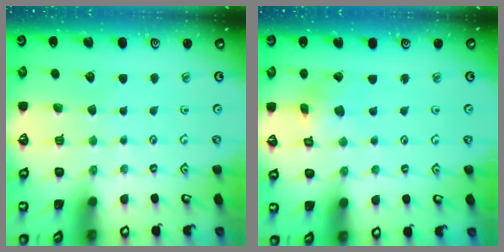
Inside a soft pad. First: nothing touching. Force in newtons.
{"total": 2.9, "press": 2.9, "slide": 0.2}